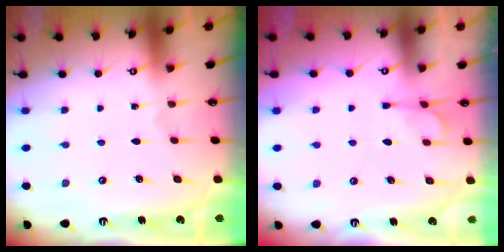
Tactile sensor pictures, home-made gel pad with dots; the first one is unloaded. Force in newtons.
{"total": 5.2, "press": 5.0, "slide": 1.5}